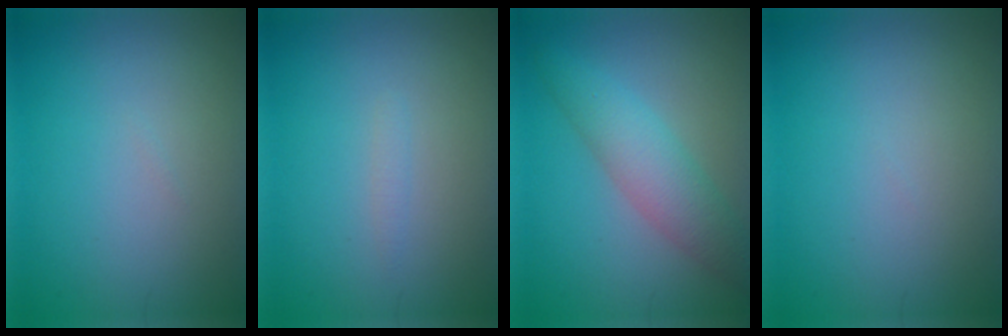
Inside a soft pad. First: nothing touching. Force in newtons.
{"total": 0.6, "press": 0.6, "slide": 0.1}
{"total": 4.3, "press": 4.2, "slide": 0.1}
{"total": 0.0}